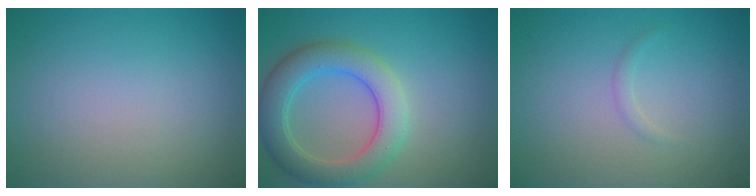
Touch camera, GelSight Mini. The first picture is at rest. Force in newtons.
{"total": 5.5, "press": 5.5, "slide": 0.1}
{"total": 0.7, "press": 0.7, "slide": 0.1}